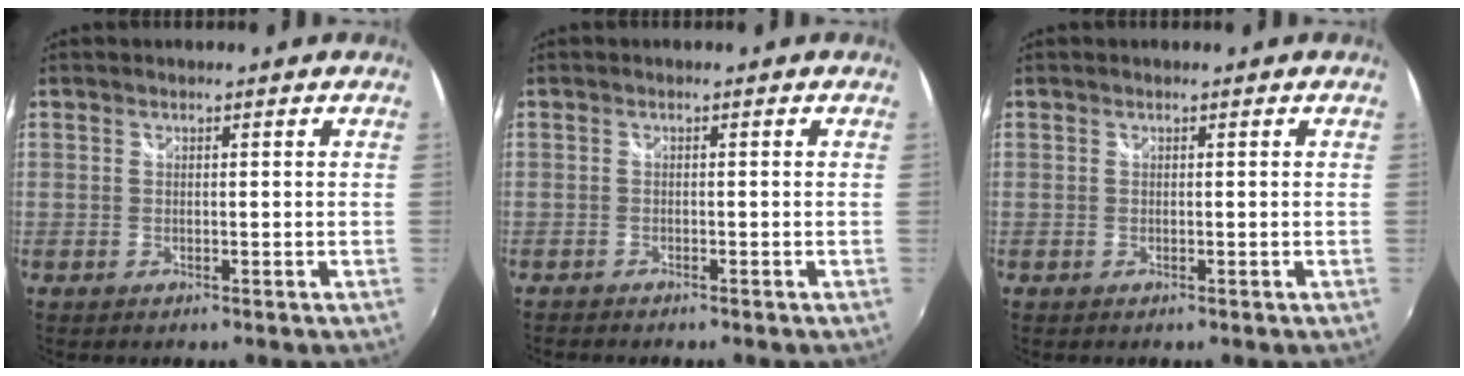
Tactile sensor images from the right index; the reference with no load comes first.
{"total": 1.6, "force": [-1.6, 0.3, 0.2], "torque": [-0.013, -0.009, -0.030]}
{"total": 0.0}